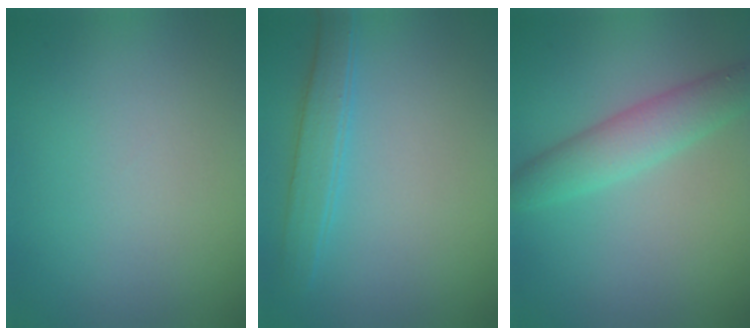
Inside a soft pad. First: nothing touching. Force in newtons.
{"total": 2.5, "press": 2.5, "slide": 0.1}
{"total": 3.8, "press": 3.8, "slide": 0.1}